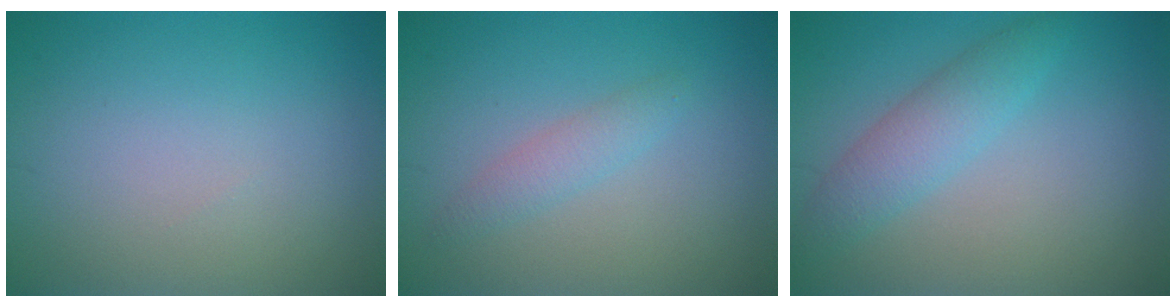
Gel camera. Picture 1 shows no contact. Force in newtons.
{"total": 1.7, "press": 1.7, "slide": 0.1}
{"total": 2.4, "press": 2.4, "slide": 0.2}